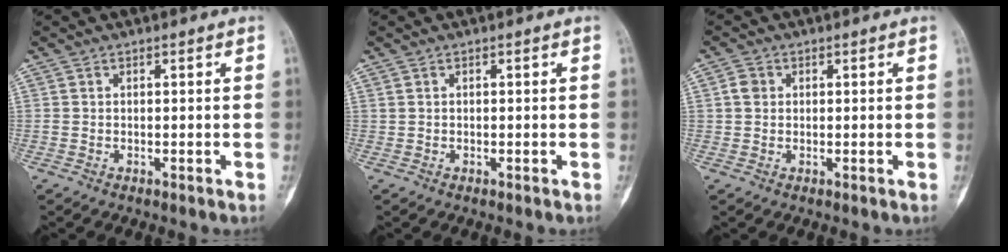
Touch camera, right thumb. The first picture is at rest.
{"total": 0.0}
{"total": 2.2, "force": [0.3, 1.9, 1.0], "torque": [-0.006, 0.005, 0.002]}